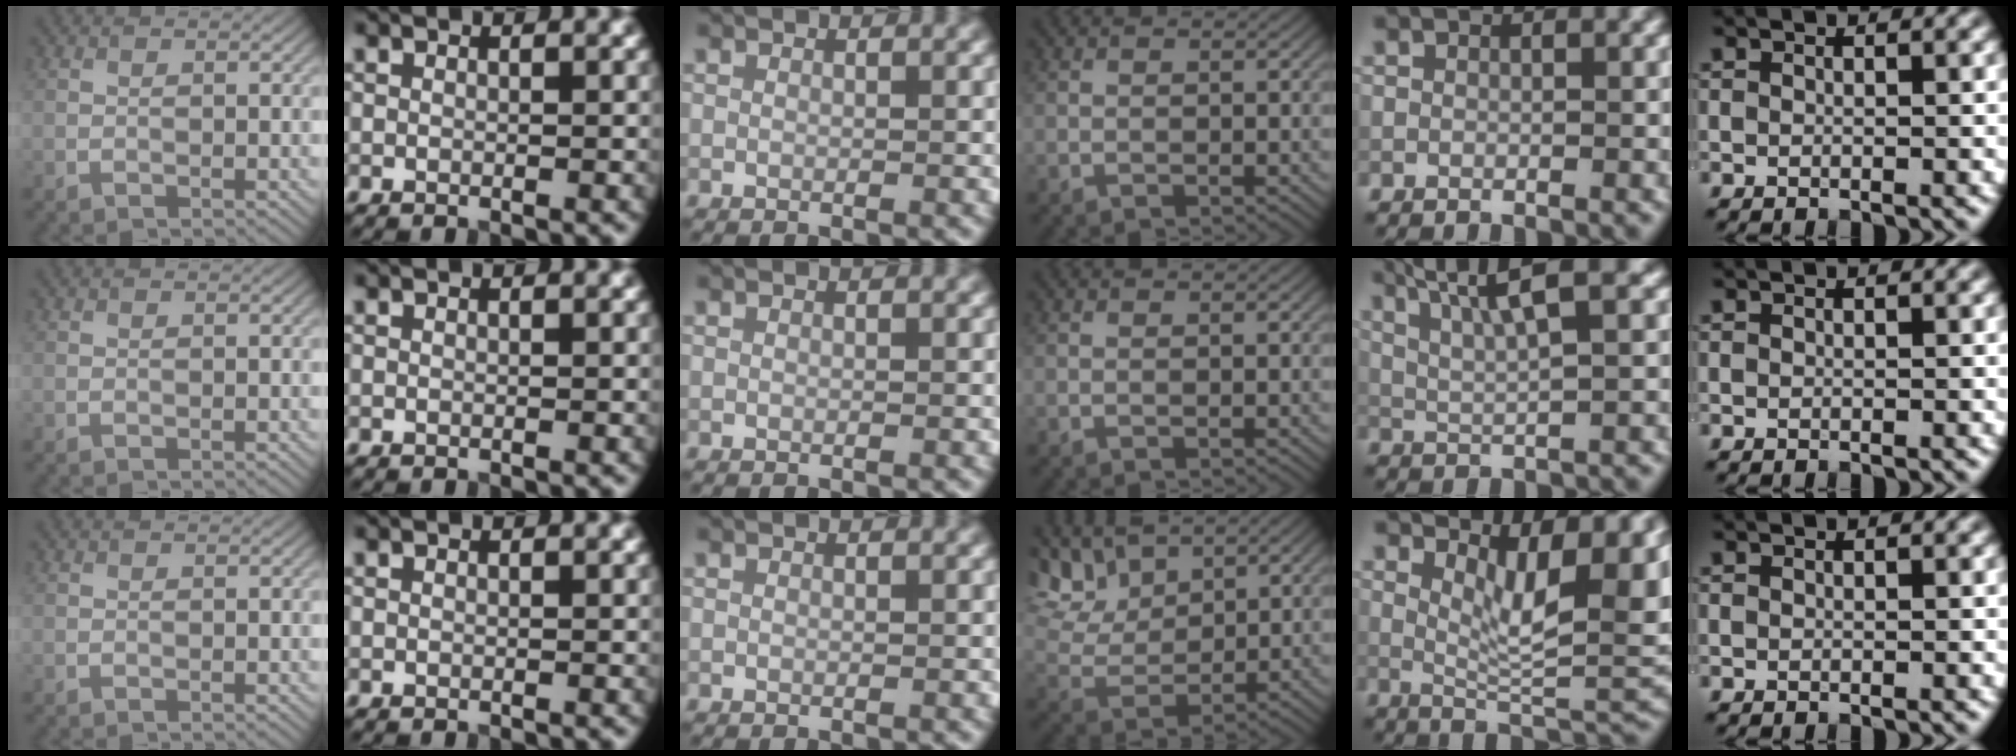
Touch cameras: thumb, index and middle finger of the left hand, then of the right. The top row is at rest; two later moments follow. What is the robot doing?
{"motion": "lift_and_place", "object": "calculator"}